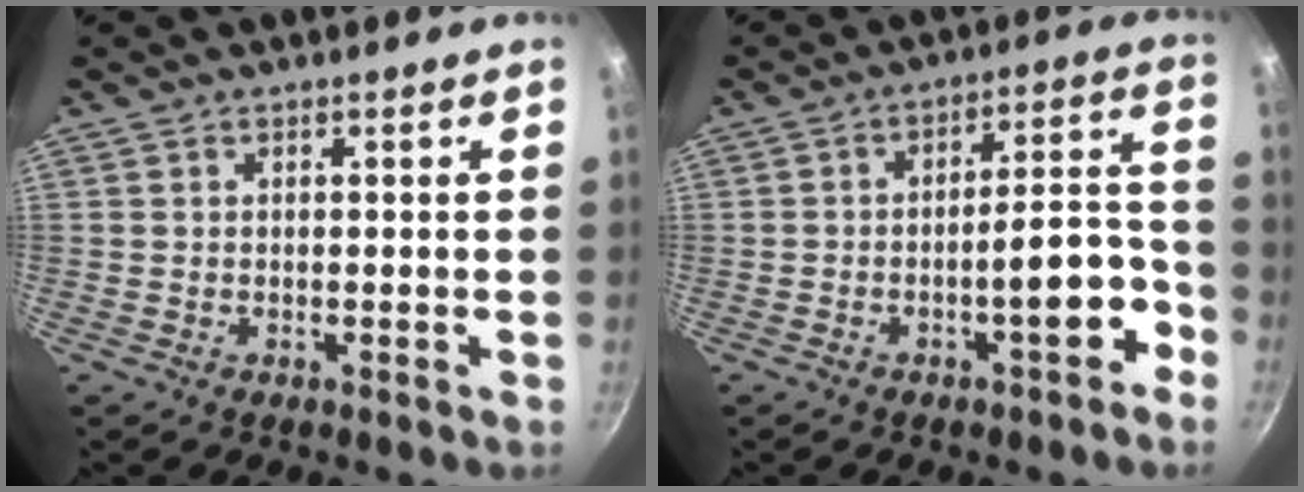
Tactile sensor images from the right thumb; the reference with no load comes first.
{"total": 10.1, "force": [-4.7, 3.1, 8.3], "torque": [-0.095, 0.058, -0.064]}